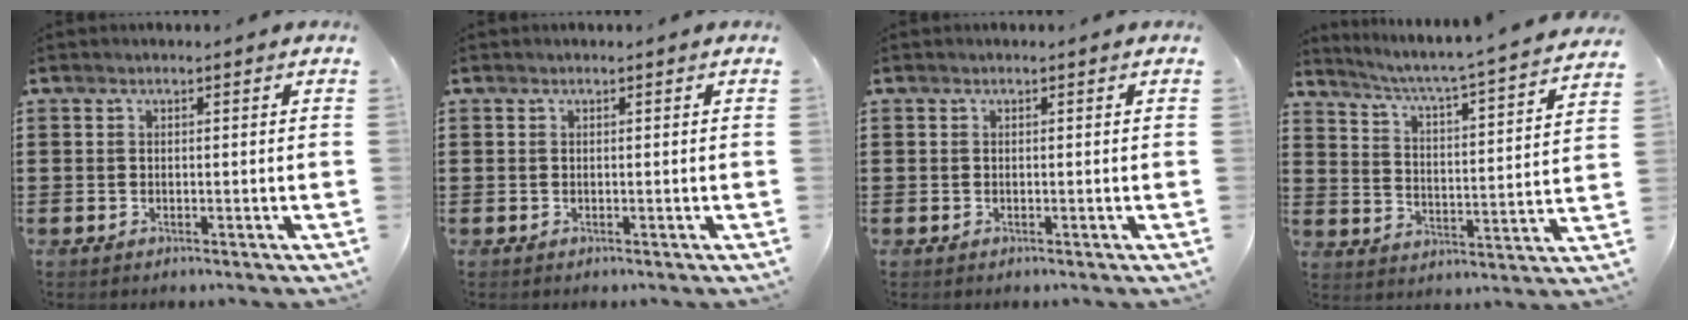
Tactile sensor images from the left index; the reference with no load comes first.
{"total": 0.0}
{"total": 0.0}
{"total": 4.1, "force": [3.6, -1.1, 1.6], "torque": [-0.050, -0.045, 0.048]}